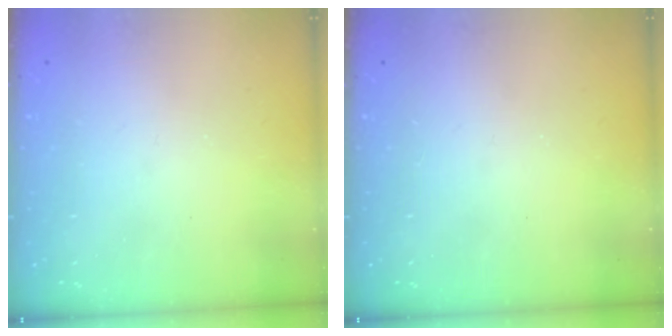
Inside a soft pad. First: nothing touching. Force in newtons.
{"total": 0.0}